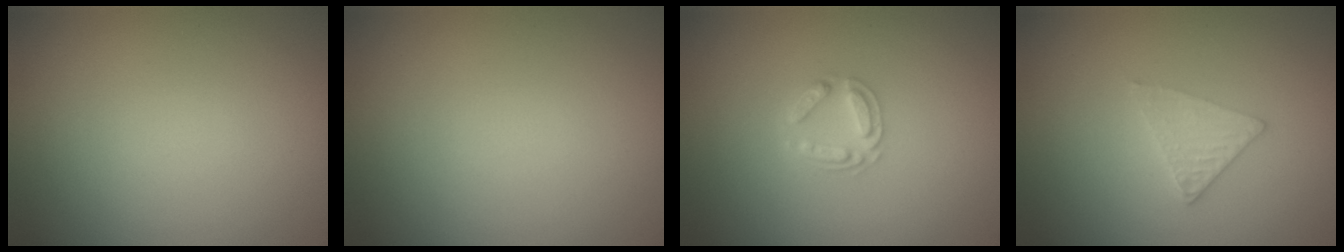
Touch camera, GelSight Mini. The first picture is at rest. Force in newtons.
{"total": 0.0}
{"total": 2.2, "press": 2.2, "slide": 0.3}
{"total": 1.8, "press": 1.8, "slide": 0.3}